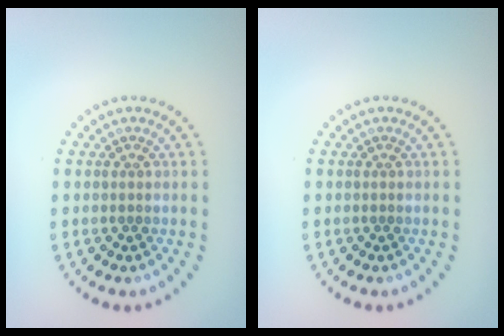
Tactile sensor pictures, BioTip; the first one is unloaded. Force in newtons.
{"total": 0.0}